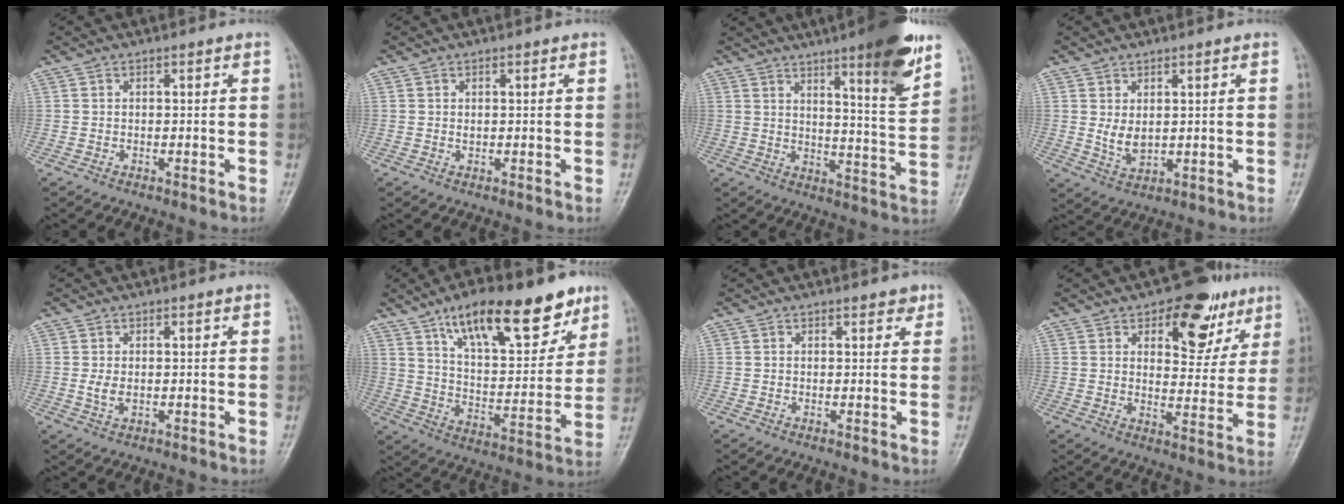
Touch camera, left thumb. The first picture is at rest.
{"total": 0.6, "force": [0.2, 0.2, 0.5], "torque": [-0.009, 0.003, 0.007]}
{"total": 14.9, "force": [9.0, 2.0, 11.7], "torque": [-0.149, -0.055, 0.132]}
{"total": 3.8, "force": [0.9, 2.1, 3.0], "torque": [-0.049, -0.014, 0.027]}
{"total": 2.2, "force": [0.0, 1.3, 1.8], "torque": [-0.037, -0.001, 0.005]}
{"total": 21.4, "force": [13.3, 8.4, 14.5], "torque": [-0.182, -0.051, 0.222]}
{"total": 1.6, "force": [1.2, 0.8, 0.8], "torque": [0.000, -0.005, 0.012]}
{"total": 13.1, "force": [7.1, 7.2, 8.3], "torque": [-0.058, -0.031, 0.098]}